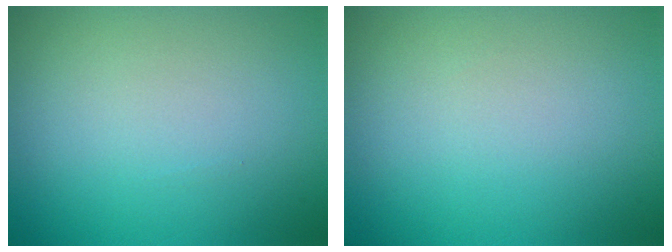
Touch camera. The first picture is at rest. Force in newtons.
{"total": 0.0}